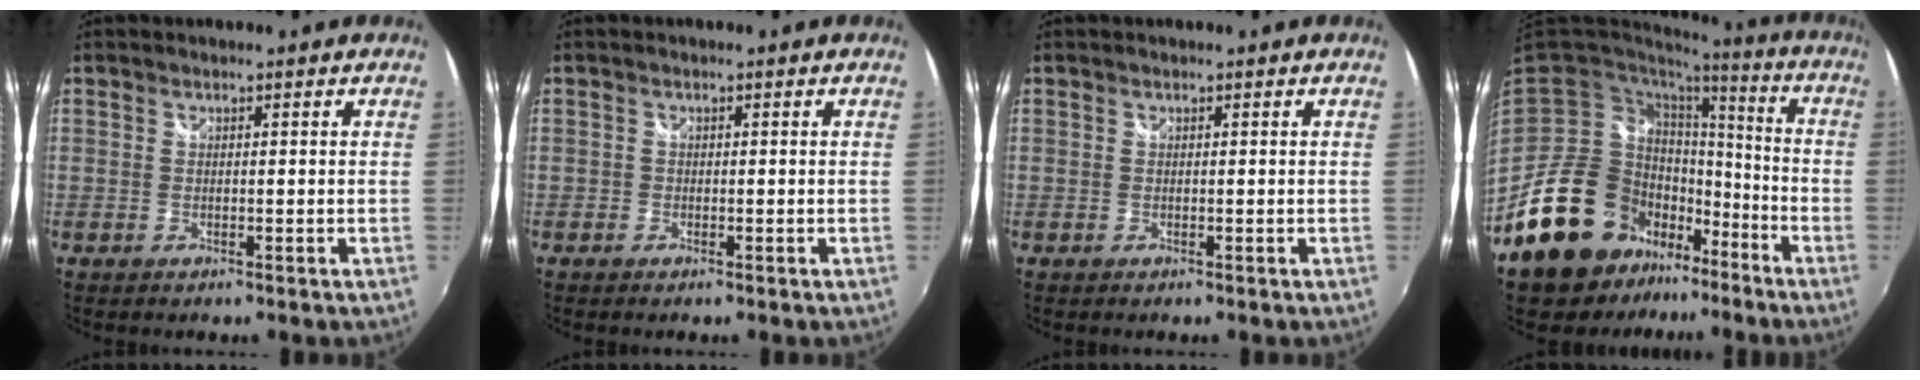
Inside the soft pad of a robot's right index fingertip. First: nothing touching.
{"total": 0.7, "force": [-0.5, 0.5, 0.0], "torque": [-0.003, -0.002, -0.012]}
{"total": 0.0}
{"total": 20.4, "force": [-12.6, 13.1, 9.1], "torque": [-0.199, 0.012, -0.200]}